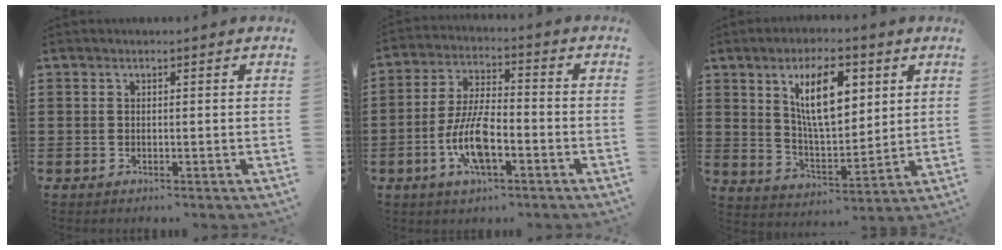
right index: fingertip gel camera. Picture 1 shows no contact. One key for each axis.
{"total": 9.8, "fx": -3.3, "fy": 3.5, "fz": 8.6, "tx": -0.195, "ty": -0.012, "tz": -0.065}
{"total": 10.9, "fx": 4.2, "fy": 4.6, "fz": 8.9, "tx": -0.160, "ty": 0.003, "tz": 0.070}